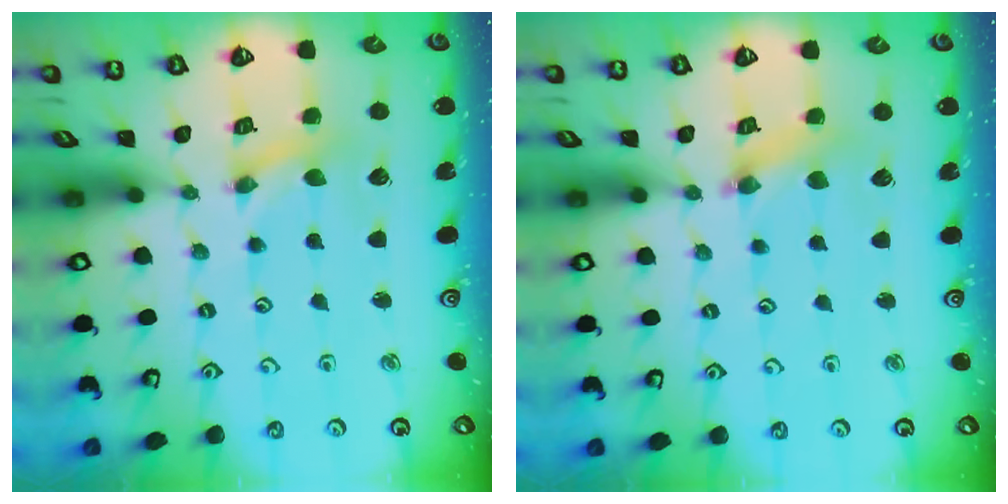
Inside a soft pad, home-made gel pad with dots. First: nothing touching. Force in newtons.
{"total": 5.1, "press": 5.1, "slide": 0.5}